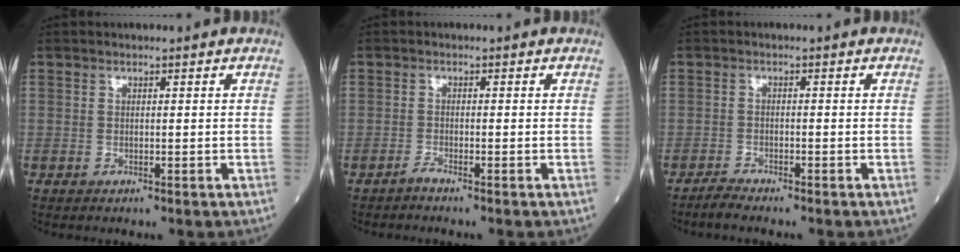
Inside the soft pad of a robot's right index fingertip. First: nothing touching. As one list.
[{"total": 1.1, "force": [-1.0, -0.3, 0.3], "torque": [-0.007, -0.001, -0.020]}, {"total": 1.9, "force": [-1.8, -0.3, 0.4], "torque": [-0.015, -0.006, -0.038]}]